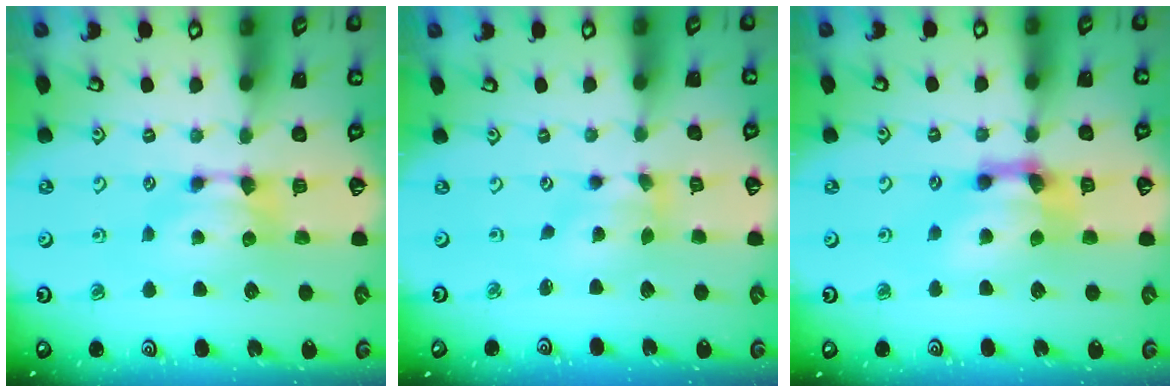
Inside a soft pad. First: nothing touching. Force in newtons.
{"total": 2.9, "press": 2.4, "slide": 1.6}
{"total": 4.8, "press": 3.8, "slide": 2.9}